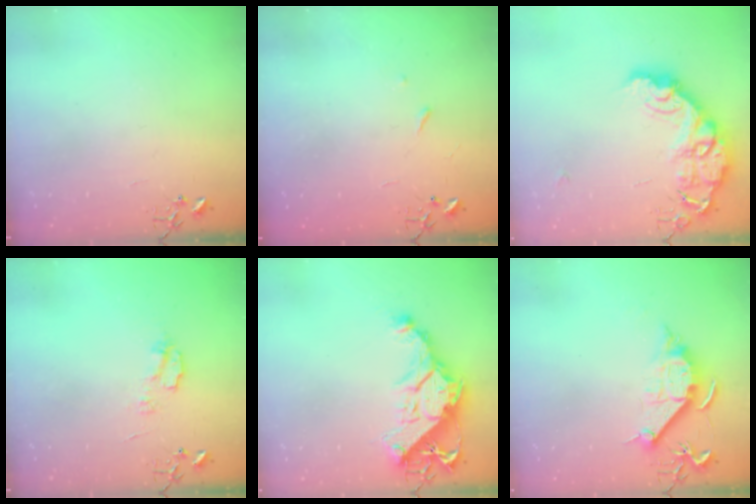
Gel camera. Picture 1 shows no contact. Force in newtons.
{"total": 2.9, "press": 2.8, "slide": 0.5}
{"total": 18.2, "press": 18.2, "slide": 1.3}
{"total": 5.1, "press": 5.0, "slide": 0.7}
{"total": 15.6, "press": 15.4, "slide": 2.1}
{"total": 10.1, "press": 10.0, "slide": 0.8}